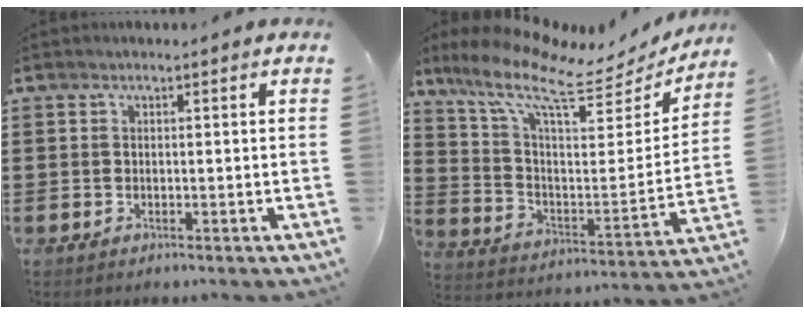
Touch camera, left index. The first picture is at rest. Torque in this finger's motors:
{"motor_torque": [0.58, 0.38, 0.36, 0.16]}